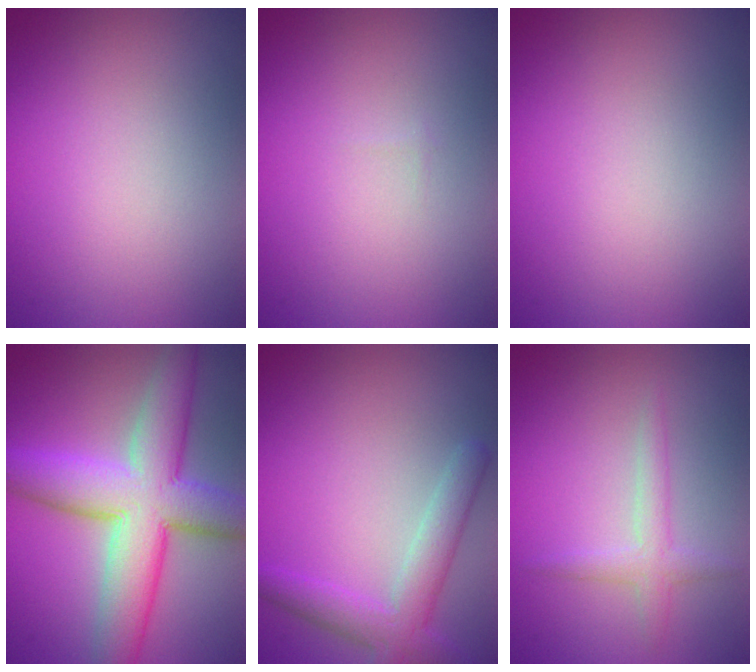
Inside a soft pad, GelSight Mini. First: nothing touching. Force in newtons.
{"total": 0.0}
{"total": 0.0}
{"total": 9.6, "press": 9.6, "slide": 0.4}
{"total": 3.8, "press": 3.8, "slide": 0.2}
{"total": 2.0, "press": 2.0, "slide": 0.1}